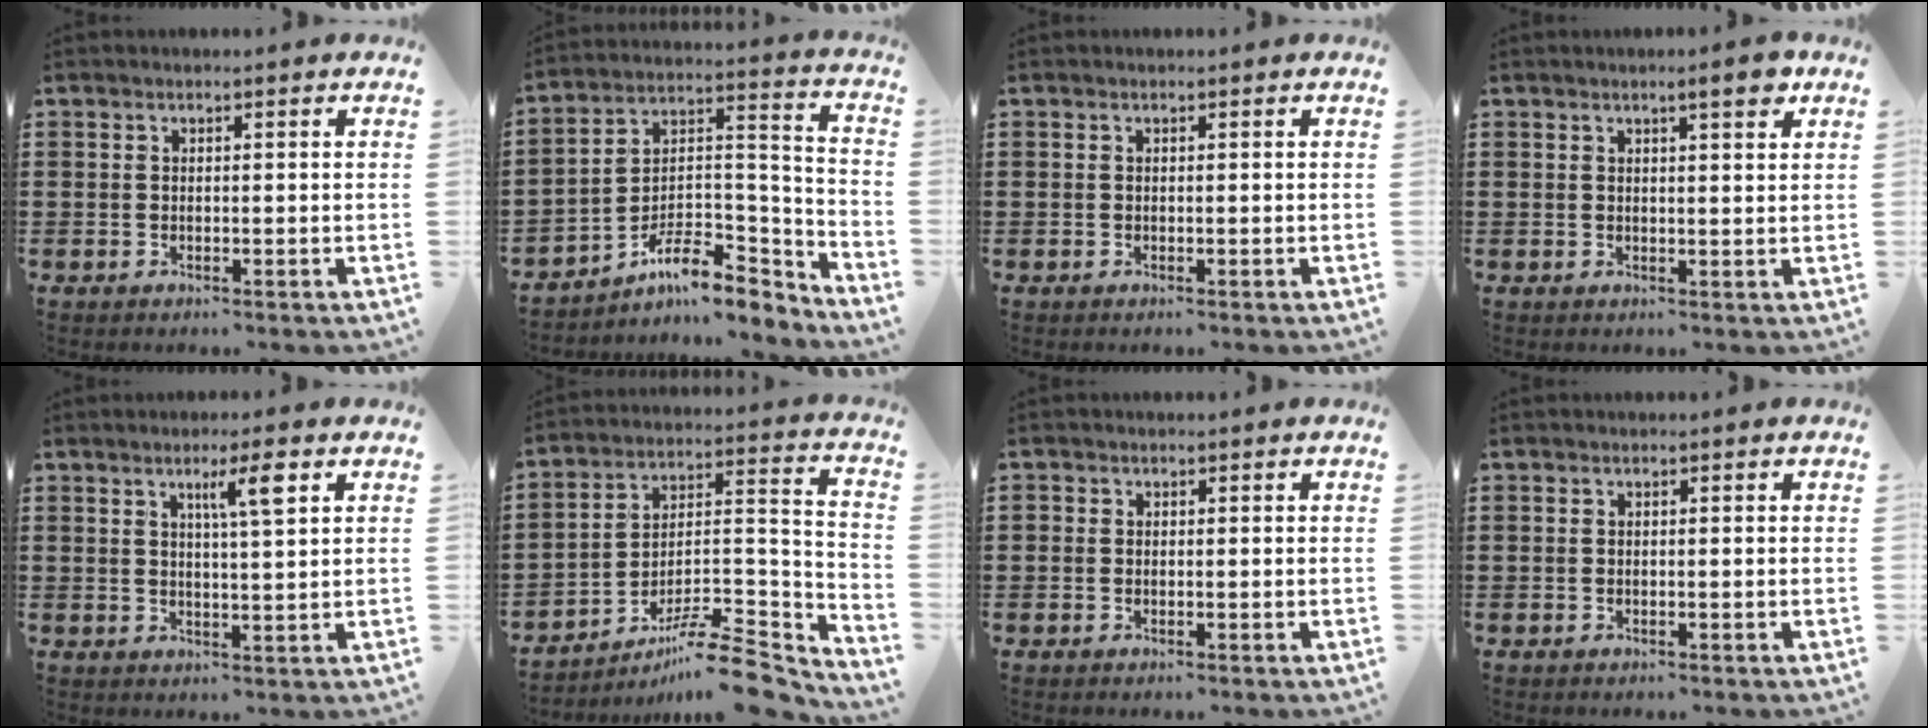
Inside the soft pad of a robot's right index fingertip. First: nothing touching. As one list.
[{"total": 10.5, "force": [-8.1, 3.8, 5.4], "torque": [-0.094, 0.016, -0.155]}, {"total": 0.0}, {"total": 3.5, "force": [2.2, 0.6, 2.6], "torque": [-0.039, -0.001, 0.034]}, {"total": 5.1, "force": [2.4, 0.3, 4.4], "torque": [-0.078, -0.003, 0.033]}, {"total": 10.6, "force": [-8.7, 2.2, 5.6], "torque": [-0.080, 0.028, -0.165]}, {"total": 0.6, "force": [-0.1, 0.6, -0.2], "torque": [0.002, 0.007, -0.003]}, {"total": 0.0}]